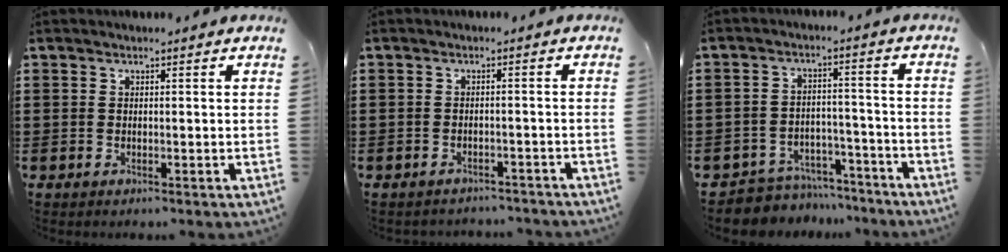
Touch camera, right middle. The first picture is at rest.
{"total": 2.0, "force": [-2.0, 0.3, -0.1], "torque": [-0.006, 0.001, -0.044]}
{"total": 5.8, "force": [-5.6, 1.3, -0.1], "torque": [0.000, 0.021, -0.115]}